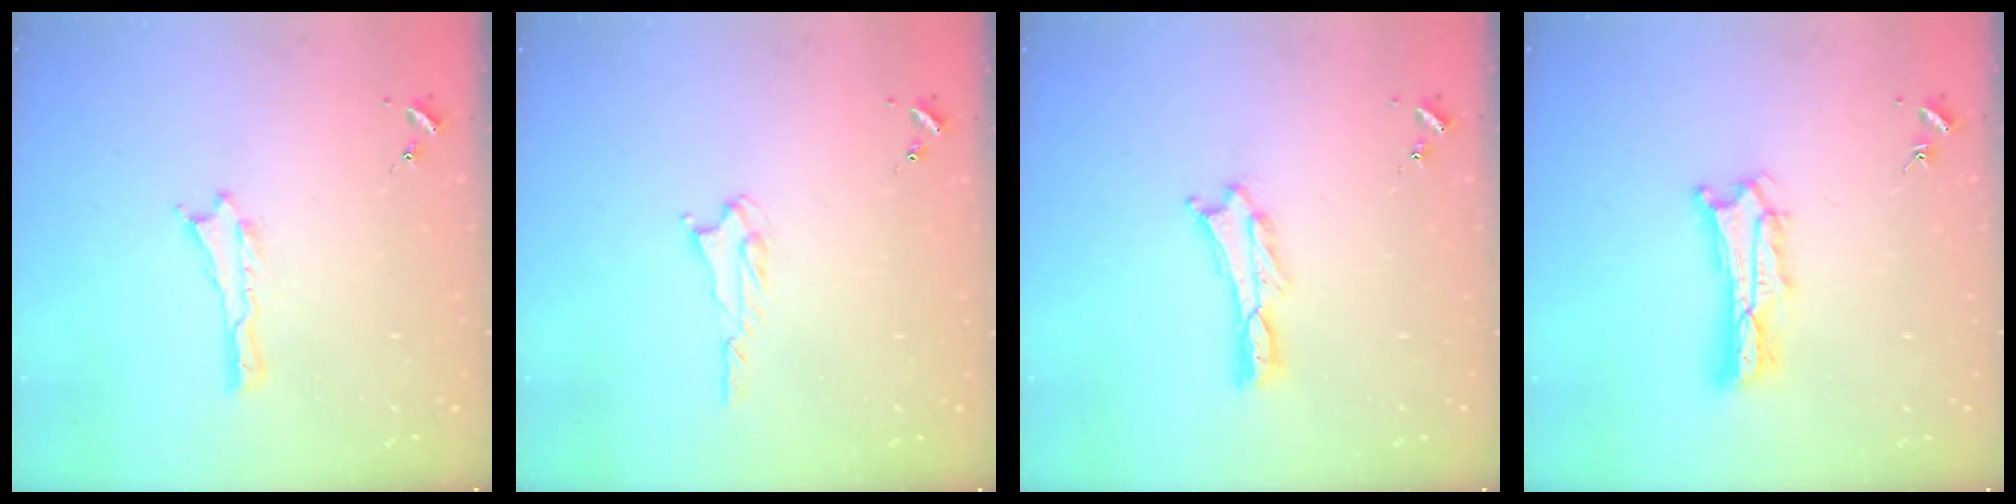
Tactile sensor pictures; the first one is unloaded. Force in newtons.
{"total": 1.8, "press": 1.7, "slide": 0.3}
{"total": 0.6, "press": 0.6, "slide": 0.2}
{"total": 4.6, "press": 4.6, "slide": 0.6}